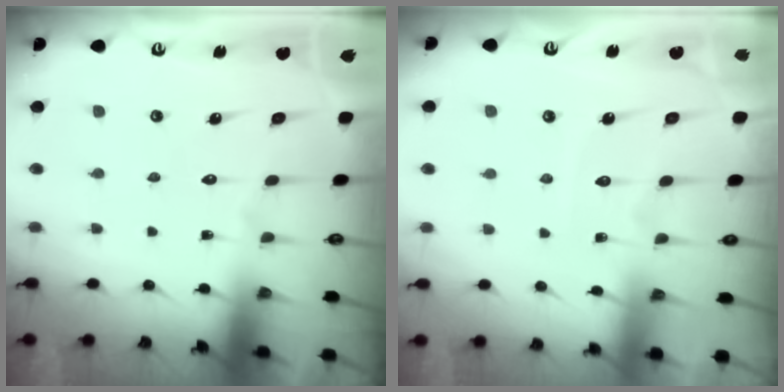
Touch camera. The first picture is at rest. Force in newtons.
{"total": 3.9, "press": 3.8, "slide": 0.5}